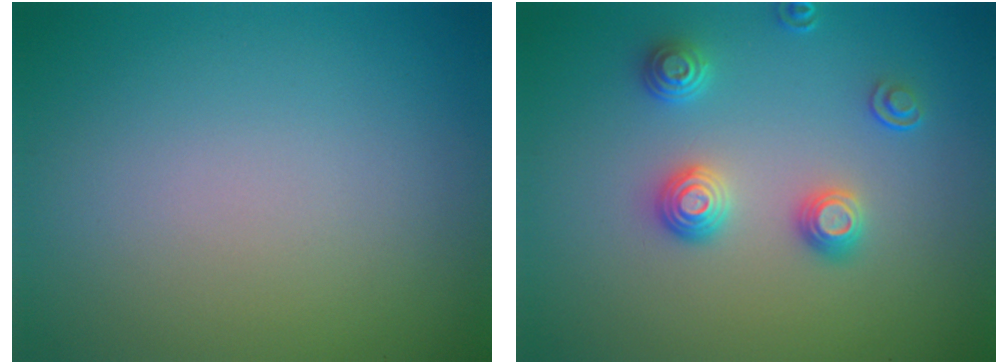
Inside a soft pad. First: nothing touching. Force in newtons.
{"total": 3.0, "press": 2.6, "slide": 1.3}